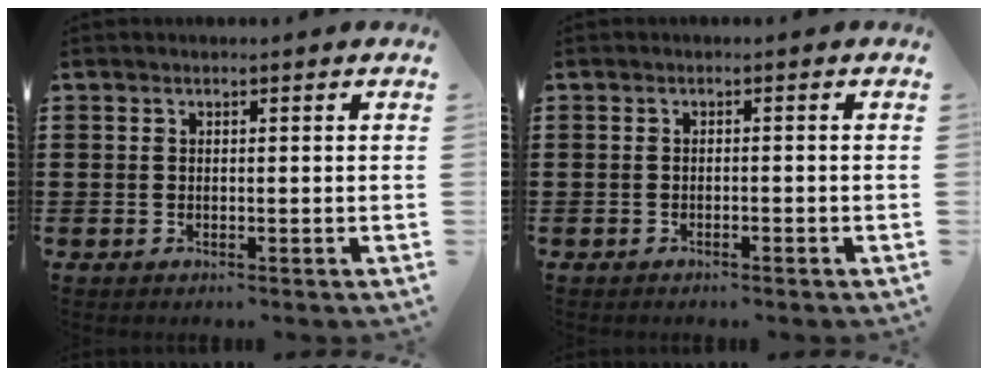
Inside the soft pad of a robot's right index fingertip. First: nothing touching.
{"total": 0.8, "force": [-0.7, 0.0, 0.3], "torque": [-0.011, -0.006, -0.012]}